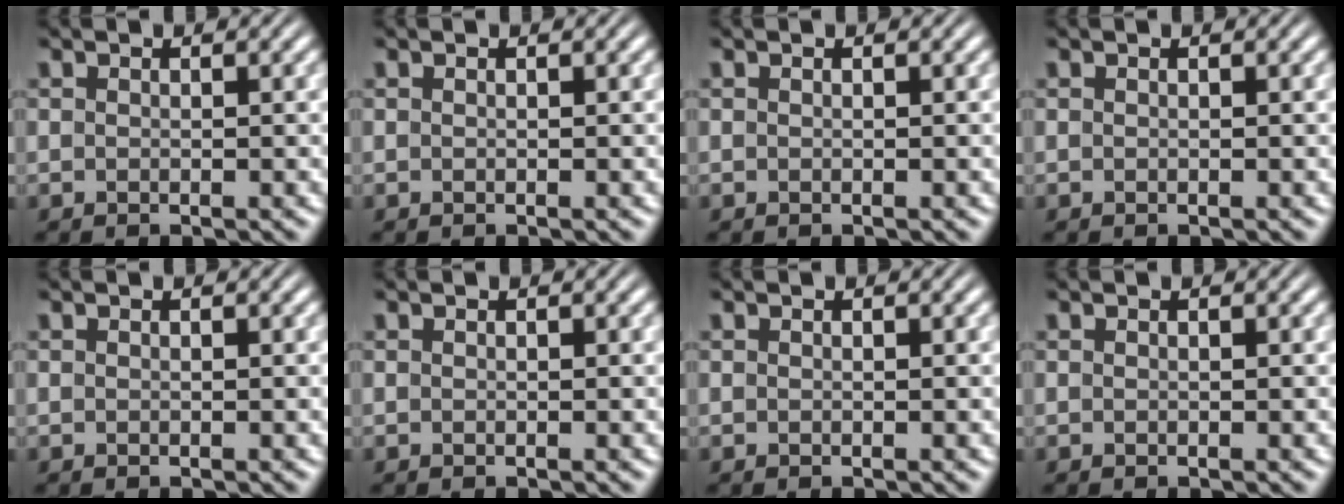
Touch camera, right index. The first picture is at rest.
{"total": 0.0}
{"total": 0.0}
{"total": 0.0}
{"total": 0.0}
{"total": 0.0}
{"total": 0.0}
{"total": 0.0}